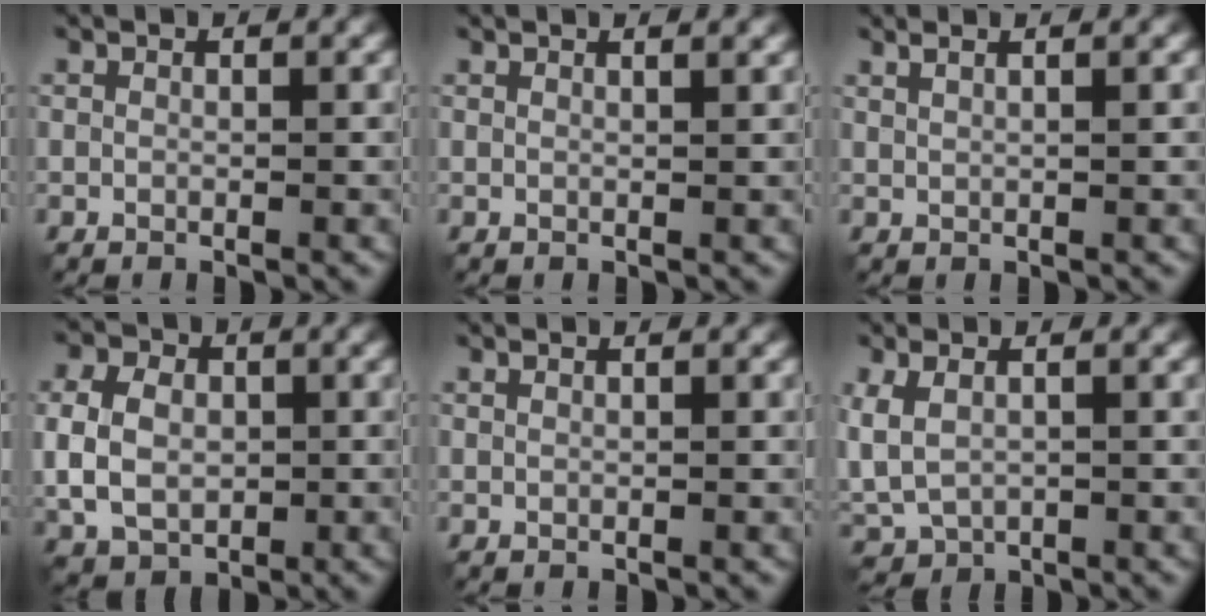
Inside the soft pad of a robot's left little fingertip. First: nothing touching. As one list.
[{"total": 2.2, "force": [1.5, 0.8, 1.3], "torque": [-0.002, 0.011, 0.005]}, {"total": 2.6, "force": [1.6, 1.0, 1.8], "torque": [-0.014, 0.010, 0.005]}, {"total": 7.5, "force": [-0.1, 5.8, 4.7], "torque": [-0.103, 0.012, -0.015]}, {"total": 0.5, "force": [0.4, 0.1, 0.3], "torque": [-0.005, 0.000, 0.001]}, {"total": 4.0, "force": [0.5, 2.3, 3.2], "torque": [-0.086, 0.002, 0.008]}]